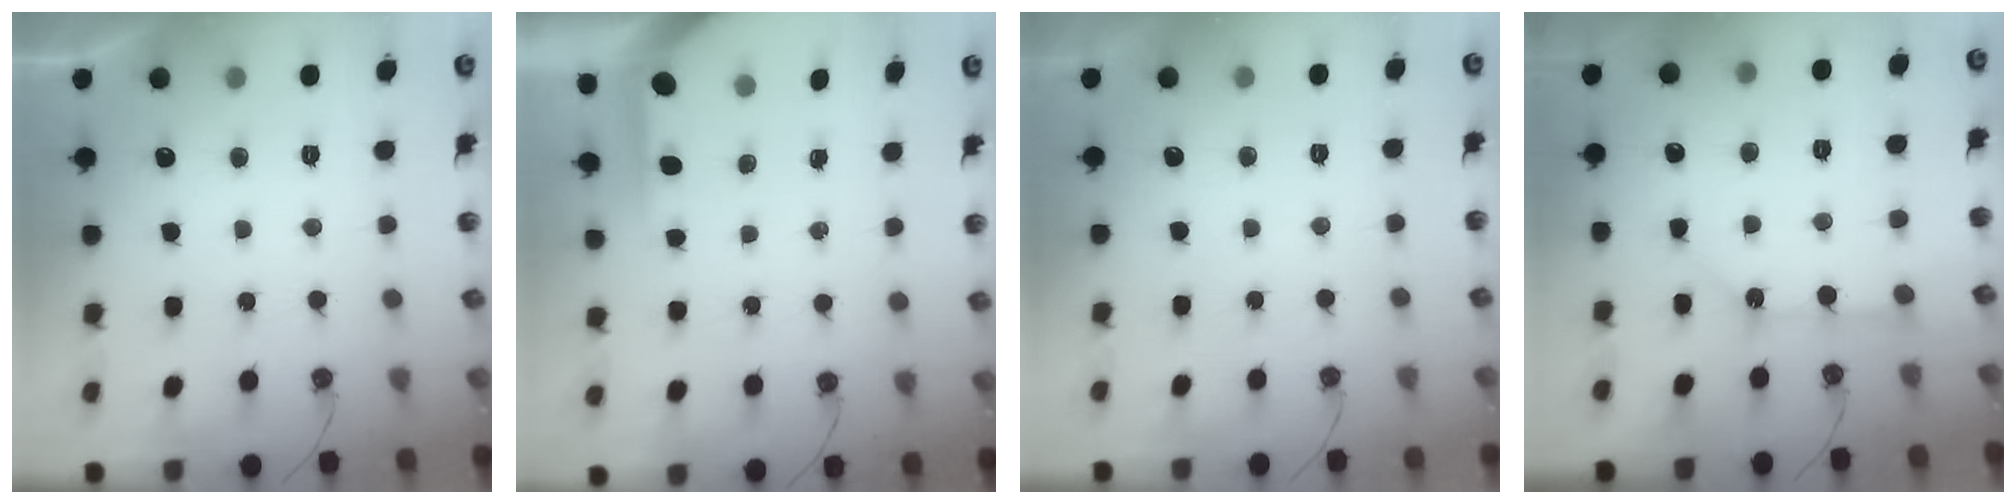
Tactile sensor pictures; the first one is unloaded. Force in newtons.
{"total": 3.7, "press": 3.6, "slide": 0.4}
{"total": 0.0}
{"total": 8.4, "press": 8.4, "slide": 0.8}